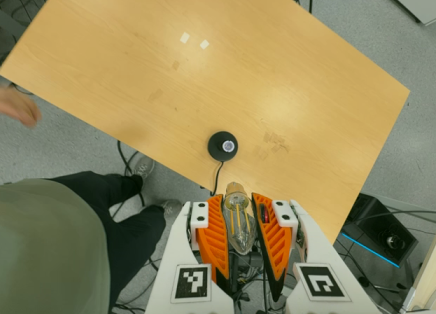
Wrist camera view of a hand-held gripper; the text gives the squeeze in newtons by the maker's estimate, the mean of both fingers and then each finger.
{"total": 21.4, "left": 23.0, "right": 19.8}